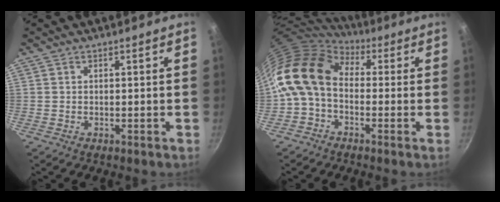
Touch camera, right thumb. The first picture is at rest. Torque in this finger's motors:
{"motor_torque": [-0.41, 1.54, 1.27, -1.20, 0.32]}